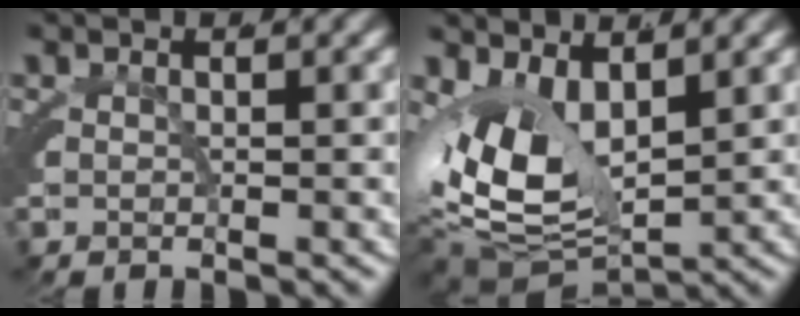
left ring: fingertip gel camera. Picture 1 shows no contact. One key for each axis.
{"total": 10.9, "fx": -1.6, "fy": 8.1, "fz": 7.1, "tx": -0.160, "ty": -0.059, "tz": -0.004}